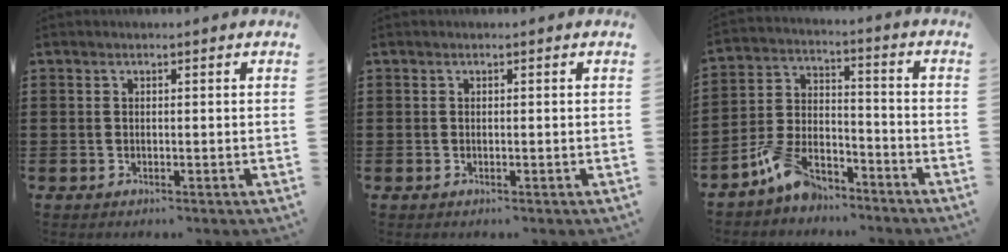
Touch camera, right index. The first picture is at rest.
{"total": 0.0}
{"total": 8.5, "force": [-7.0, 3.3, 3.5], "torque": [-0.085, 0.018, -0.137]}